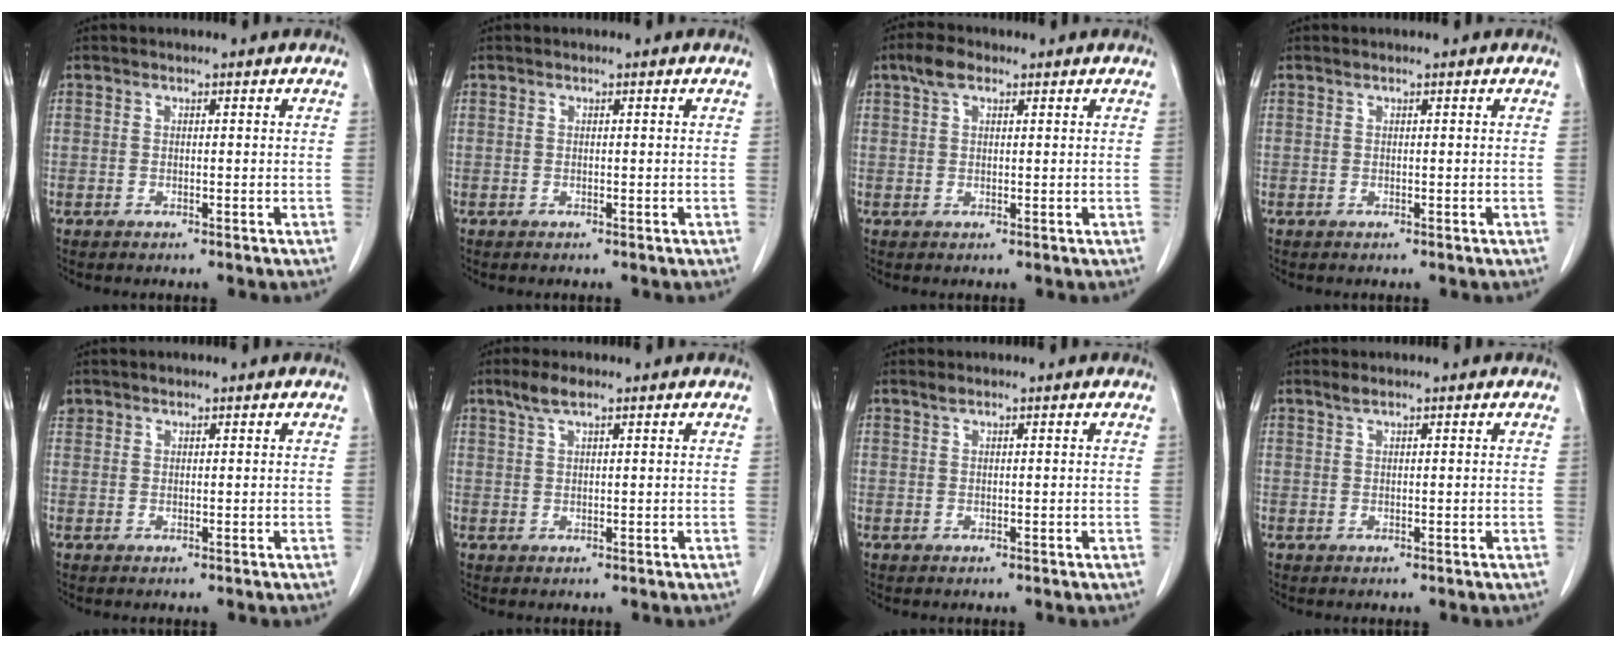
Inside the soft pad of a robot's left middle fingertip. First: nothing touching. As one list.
[{"total": 0.0}, {"total": 3.3, "force": [1.9, 1.5, 2.2], "torque": [-0.047, 0.016, 0.037]}, {"total": 0.0}, {"total": 1.4, "force": [1.0, 0.9, 0.1], "torque": [-0.003, 0.012, 0.019]}, {"total": 2.9, "force": [2.0, 0.5, 2.0], "torque": [-0.047, 0.009, 0.042]}, {"total": 0.6, "force": [0.5, 0.0, 0.3], "torque": [-0.011, 0.005, 0.012]}, {"total": 0.9, "force": [0.8, 0.1, 0.5], "torque": [-0.013, 0.005, 0.018]}]